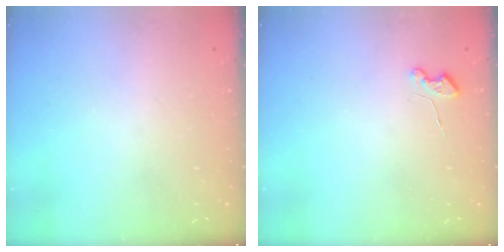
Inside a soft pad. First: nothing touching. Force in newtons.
{"total": 3.5, "press": 3.5, "slide": 0.4}